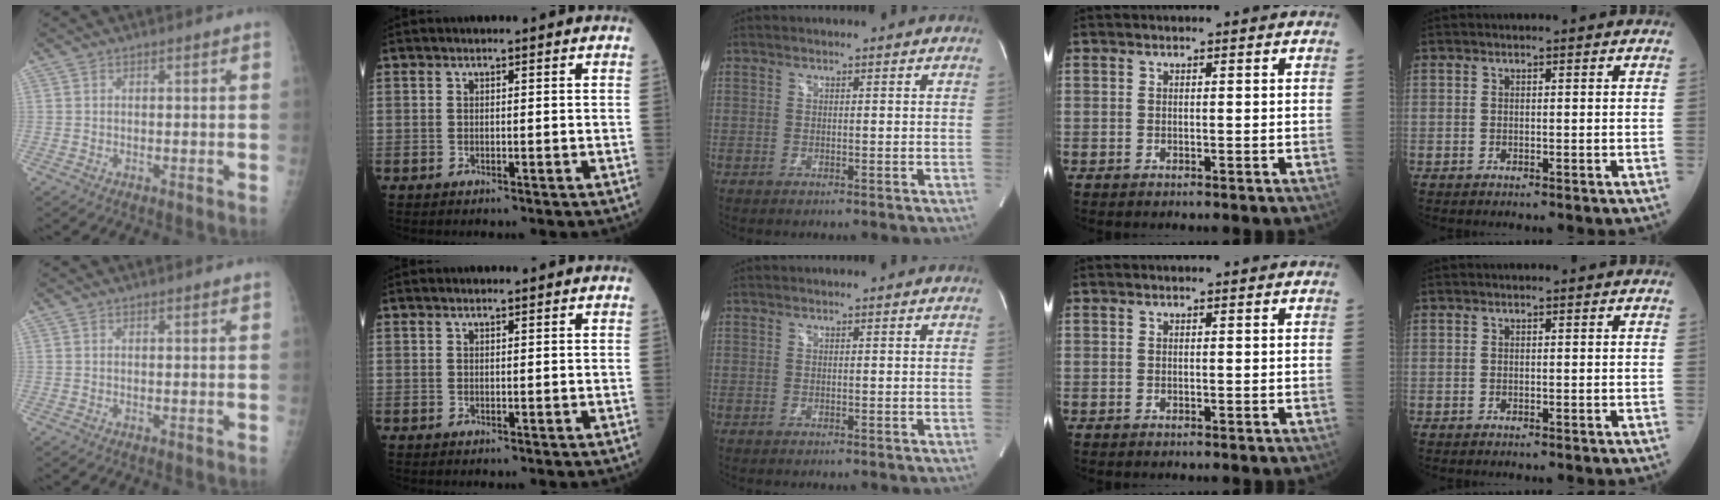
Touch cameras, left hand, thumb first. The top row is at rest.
{"thumb": {"total": 1.0, "force": [0.9, 0.2, 0.5], "torque": [-0.003, -0.001, 0.012]}, "index": {"total": 1.1, "force": [0.9, 0.1, 0.5], "torque": [-0.010, 0.011, 0.017]}}